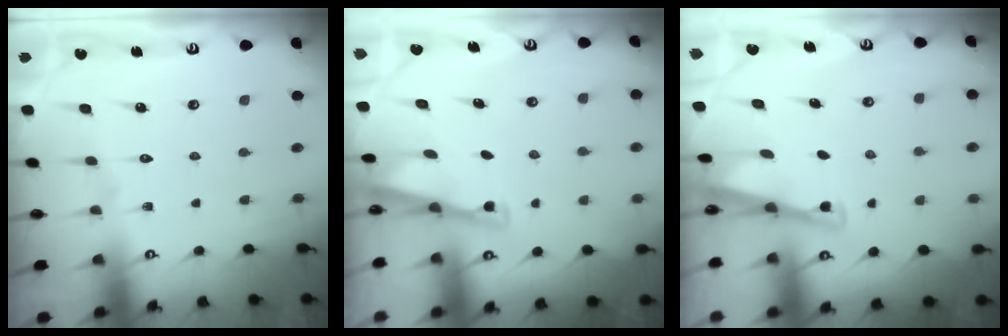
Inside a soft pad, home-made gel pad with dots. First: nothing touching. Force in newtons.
{"total": 2.5, "press": 2.5, "slide": 0.2}
{"total": 2.9, "press": 2.8, "slide": 0.3}